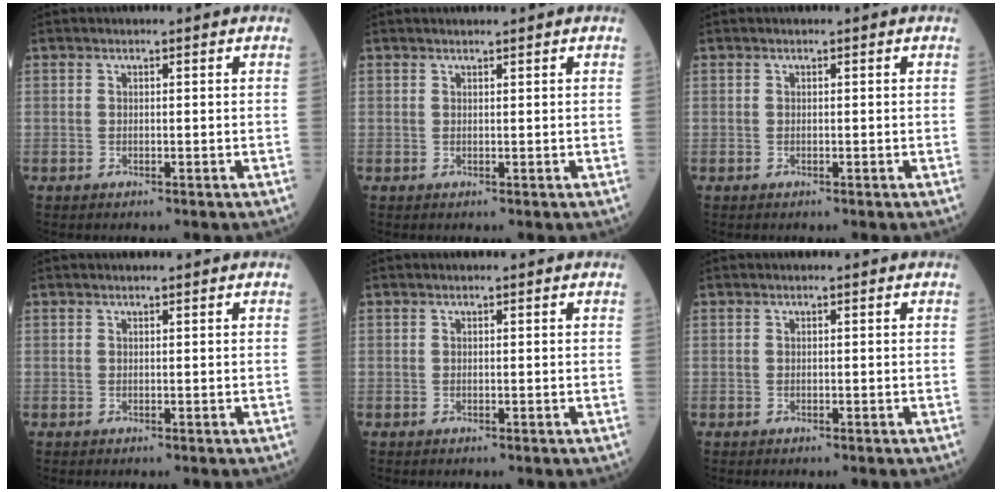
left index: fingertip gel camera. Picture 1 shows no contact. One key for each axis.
{"total": 1.5, "fx": 1.4, "fy": 0.0, "fz": 0.6, "tx": -0.003, "ty": 0.010, "tz": 0.021}
{"total": 0.0}
{"total": 0.5, "fx": 0.5, "fy": 0.0, "fz": 0.2, "tx": -0.002, "ty": 0.003, "tz": 0.007}
{"total": 0.0}
{"total": 0.0}